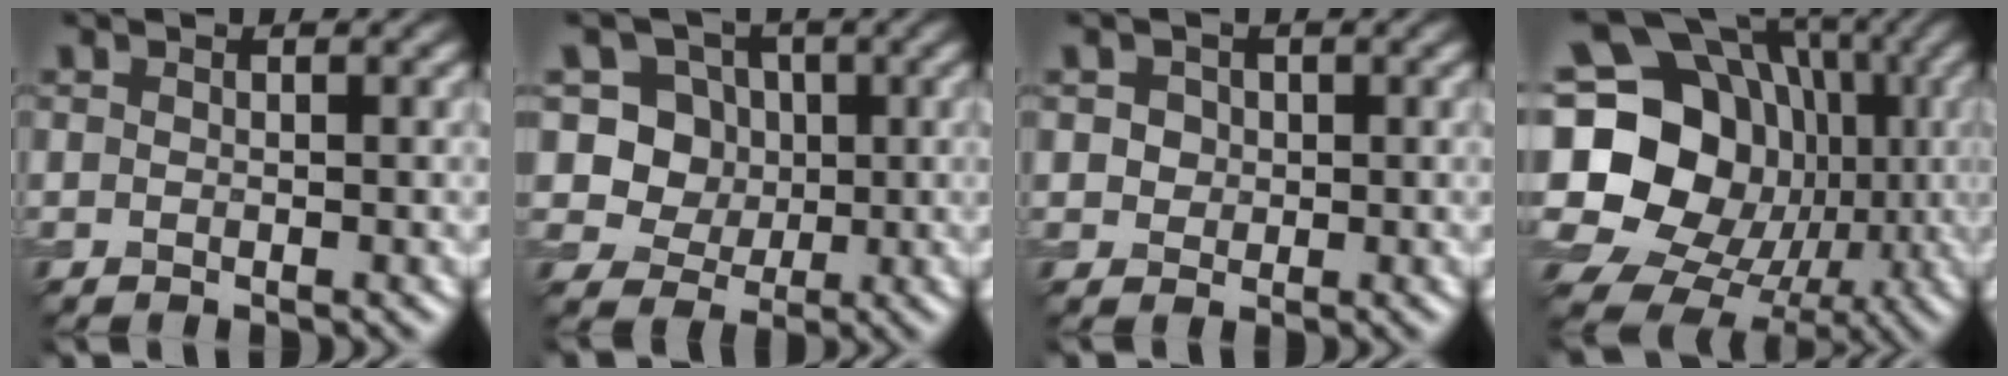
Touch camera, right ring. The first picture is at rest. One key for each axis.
{"total": 6.4, "fx": 1.6, "fy": 5.7, "fz": 2.3, "tx": -0.040, "ty": 0.006, "tz": 0.028}
{"total": 2.1, "fx": 0.7, "fy": 1.8, "fz": 0.8, "tx": -0.012, "ty": 0.004, "tz": 0.015}
{"total": 21.6, "fx": -0.1, "fy": 19.0, "fz": 10.3, "tx": -0.196, "ty": 0.038, "tz": -0.032}